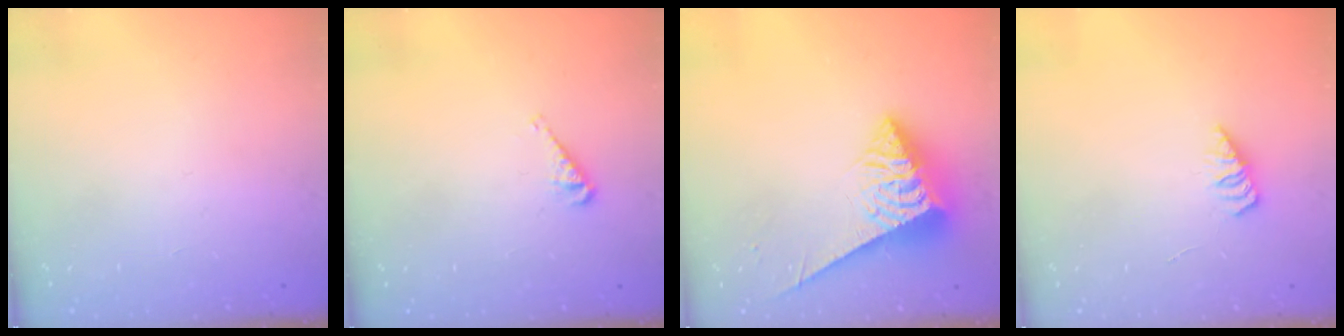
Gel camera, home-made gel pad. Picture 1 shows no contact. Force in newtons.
{"total": 4.3, "press": 4.3, "slide": 0.2}
{"total": 7.4, "press": 7.3, "slide": 1.1}
{"total": 2.2, "press": 2.1, "slide": 0.3}